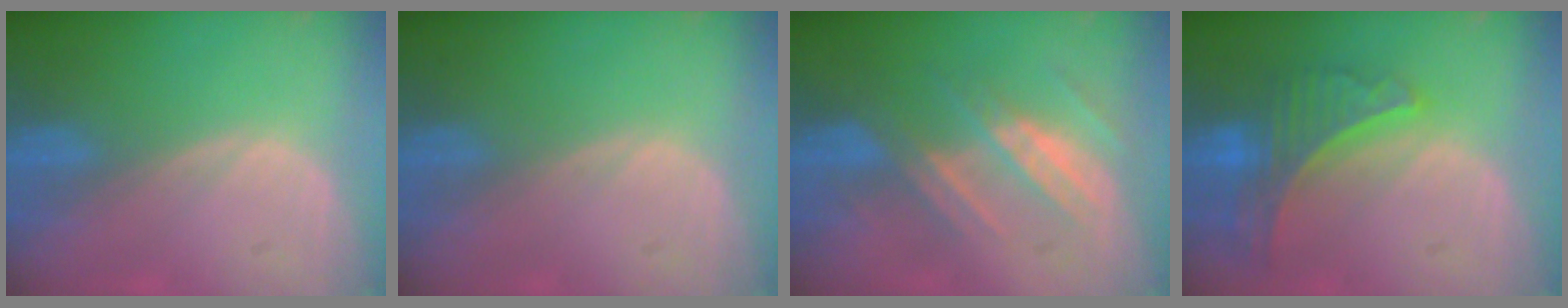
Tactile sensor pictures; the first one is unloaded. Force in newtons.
{"total": 0.0}
{"total": 7.3, "press": 6.8, "slide": 2.7}
{"total": 7.9, "press": 7.0, "slide": 3.7}